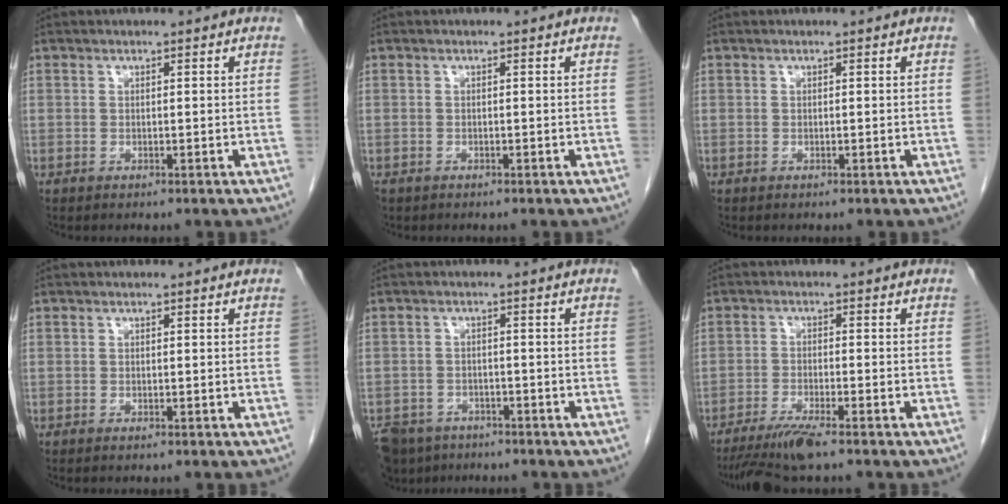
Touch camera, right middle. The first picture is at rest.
{"total": 0.9, "force": [-0.7, 0.6, 0.1], "torque": [-0.009, 0.002, -0.011]}
{"total": 0.0}
{"total": 0.0}
{"total": 7.9, "force": [-6.3, 4.3, 1.9], "torque": [-0.035, -0.008, -0.100]}
{"total": 6.1, "force": [-4.8, -0.3, 3.8], "torque": [-0.068, -0.019, -0.088]}